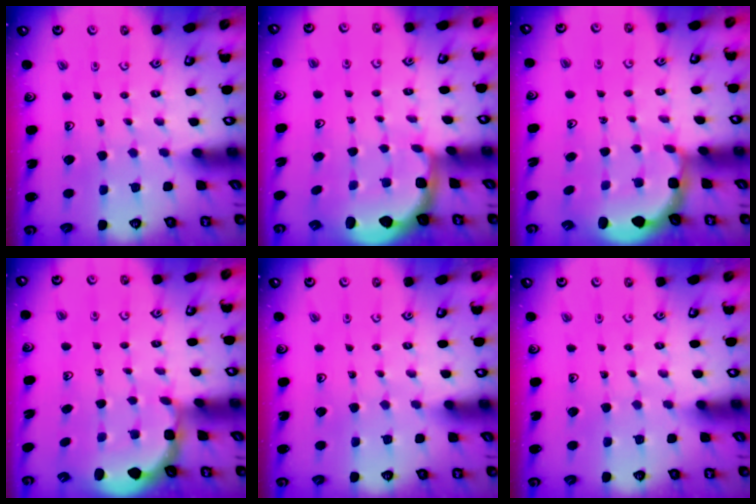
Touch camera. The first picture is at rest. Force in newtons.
{"total": 2.6, "press": 2.0, "slide": 1.7}
{"total": 2.9, "press": 1.9, "slide": 2.2}
{"total": 2.6, "press": 2.0, "slide": 1.7}
{"total": 0.0}
{"total": 0.0}